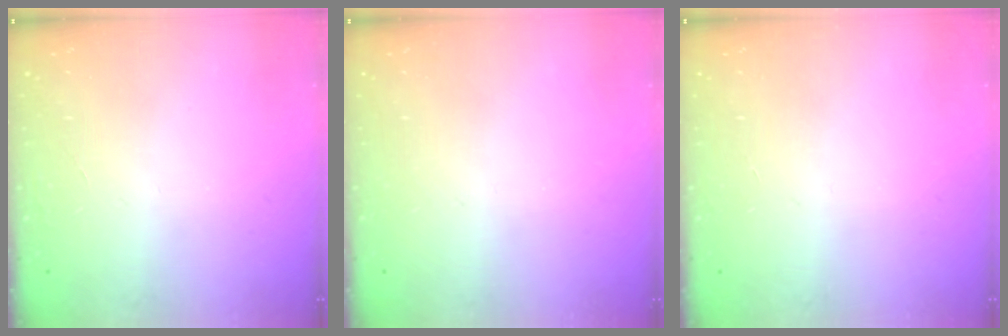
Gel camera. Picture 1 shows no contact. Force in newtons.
{"total": 0.0}
{"total": 0.0}